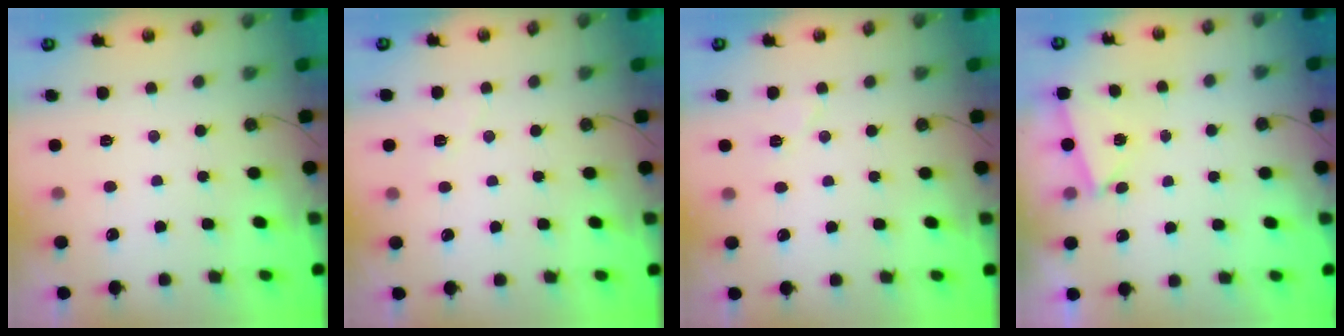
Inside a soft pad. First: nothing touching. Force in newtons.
{"total": 6.3, "press": 5.5, "slide": 2.9}
{"total": 5.2, "press": 4.9, "slide": 1.7}
{"total": 2.8, "press": 1.5, "slide": 2.3}